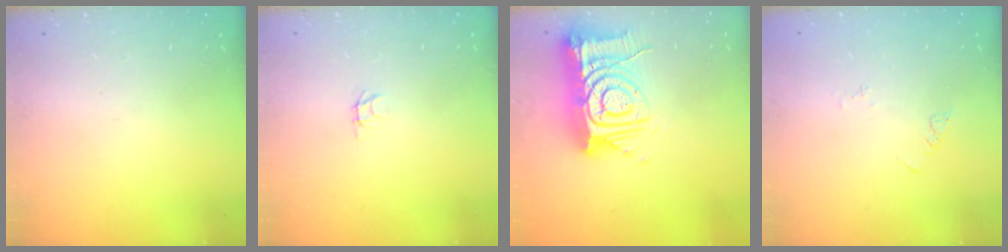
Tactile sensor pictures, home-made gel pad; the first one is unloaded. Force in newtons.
{"total": 1.8, "press": 1.8, "slide": 0.1}
{"total": 17.1, "press": 17.0, "slide": 1.9}
{"total": 2.5, "press": 2.5, "slide": 0.4}